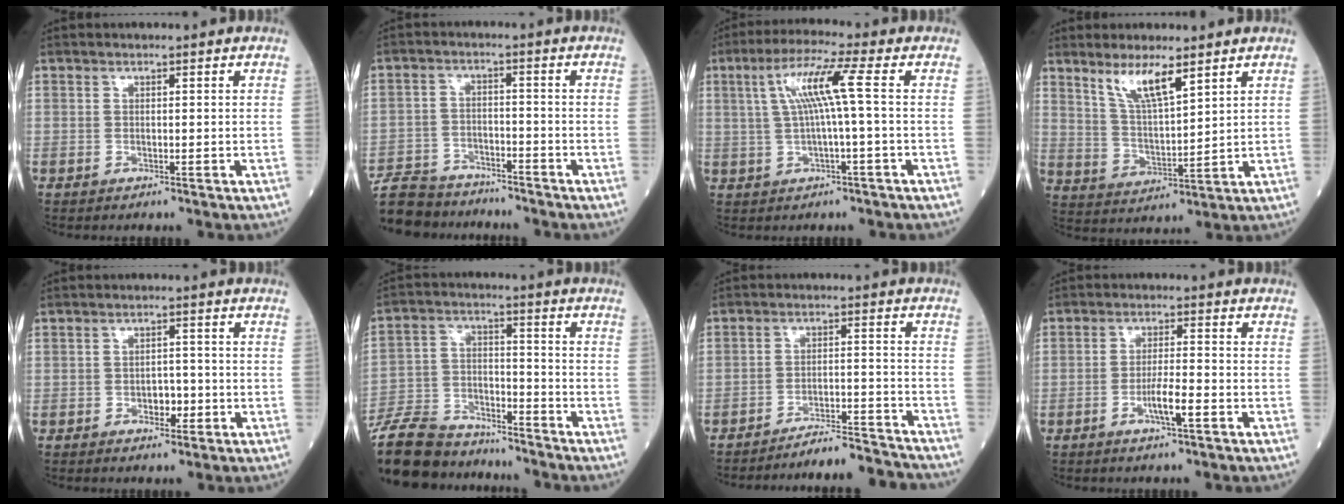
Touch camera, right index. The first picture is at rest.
{"total": 10.0, "force": [-9.1, 3.9, 1.6], "torque": [-0.037, 0.008, -0.153]}
{"total": 7.6, "force": [1.1, -0.6, 7.6], "torque": [-0.147, 0.020, 0.024]}
{"total": 7.4, "force": [5.0, 1.1, 5.4], "torque": [-0.107, -0.006, 0.098]}
{"total": 3.0, "force": [-1.1, 1.7, 2.2], "torque": [-0.029, 0.004, -0.012]}
{"total": 15.7, "force": [-14.2, 5.1, 4.2], "torque": [-0.086, 0.017, -0.245]}
{"total": 9.2, "force": [-9.2, -0.6, 0.8], "torque": [0.002, 0.013, -0.143]}
{"total": 4.5, "force": [-1.9, 0.3, 4.0], "torque": [-0.075, -0.004, -0.036]}